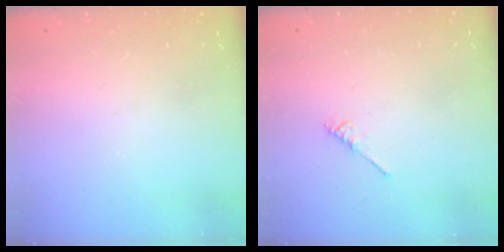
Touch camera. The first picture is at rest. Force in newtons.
{"total": 2.1, "press": 2.1, "slide": 0.4}